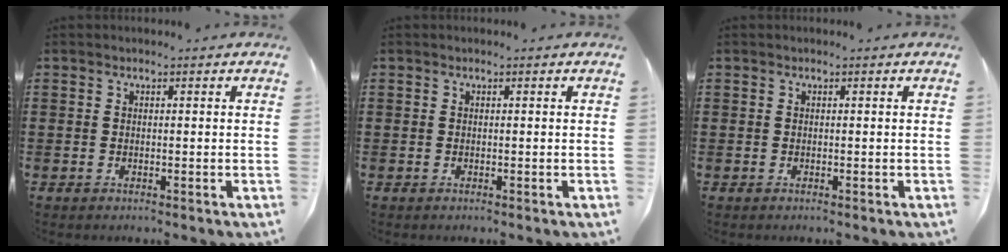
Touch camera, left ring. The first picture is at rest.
{"total": 0.0}
{"total": 0.0}